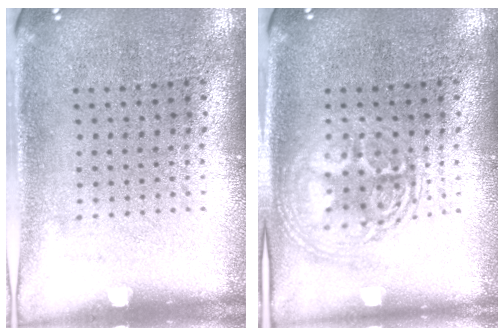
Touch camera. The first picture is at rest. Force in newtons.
{"total": 3.0, "press": 3.0, "slide": 0.4}